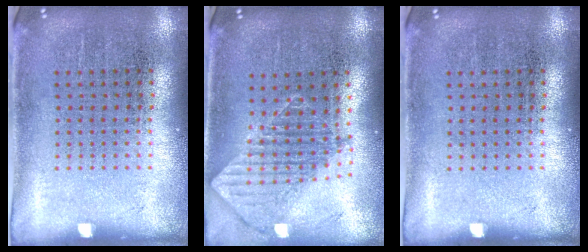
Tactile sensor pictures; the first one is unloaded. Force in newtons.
{"total": 1.2, "press": 1.1, "slide": 0.6}
{"total": 0.0}